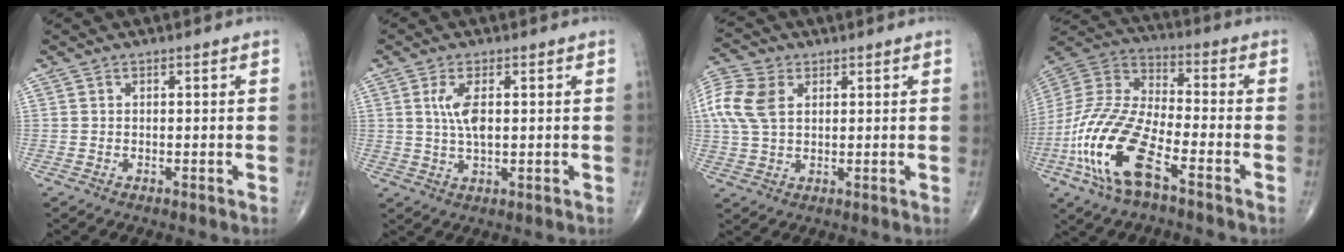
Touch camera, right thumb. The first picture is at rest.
{"total": 5.3, "force": [1.0, 2.1, 4.7], "torque": [-0.099, -0.003, 0.021]}
{"total": 9.6, "force": [2.4, 6.9, 6.2], "torque": [-0.129, 0.006, 0.044]}
{"total": 19.3, "force": [-8.5, 7.3, 15.7], "torque": [-0.344, 0.027, -0.164]}